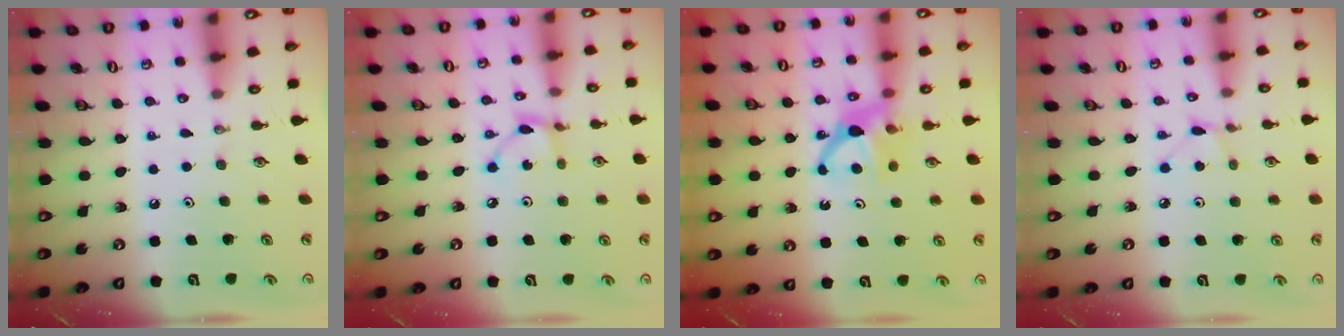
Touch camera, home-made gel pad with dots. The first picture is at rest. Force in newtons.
{"total": 3.9, "press": 3.9, "slide": 0.2}
{"total": 6.0, "press": 5.9, "slide": 0.9}
{"total": 2.9, "press": 2.9, "slide": 0.4}